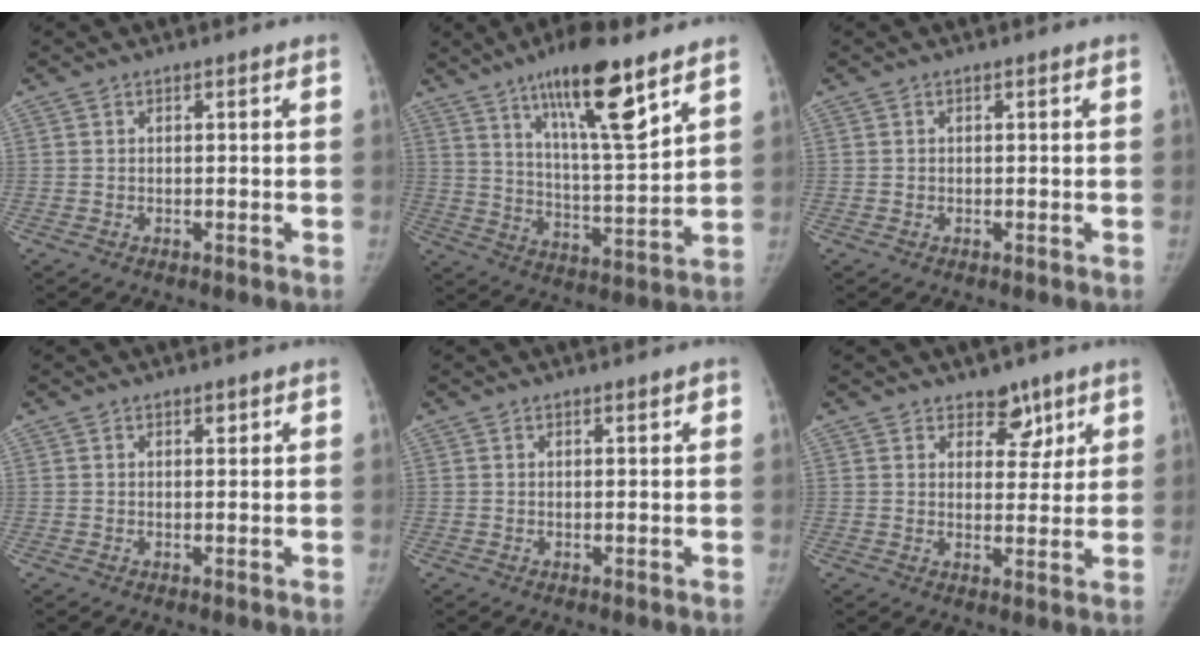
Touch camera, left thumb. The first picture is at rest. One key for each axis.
{"total": 17.0, "fx": 10.5, "fy": 3.4, "fz": 13.0, "tx": -0.203, "ty": -0.059, "tz": 0.183}
{"total": 0.0}
{"total": 1.0, "fx": 0.7, "fy": 0.5, "fz": 0.6, "tx": -0.003, "ty": -0.003, "tz": 0.009}
{"total": 1.0, "fx": 0.6, "fy": 0.3, "fz": 0.8, "tx": -0.008, "ty": 0.000, "tz": 0.008}
{"total": 5.7, "fx": 3.7, "fy": 3.5, "fz": 2.4, "tx": 0.003, "ty": -0.022, "tz": 0.054}